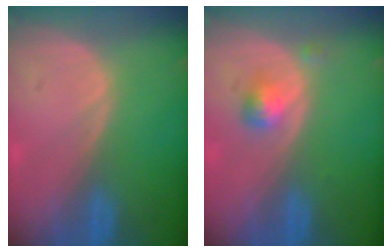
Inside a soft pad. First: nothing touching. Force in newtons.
{"total": 2.4, "press": 2.4, "slide": 0.2}